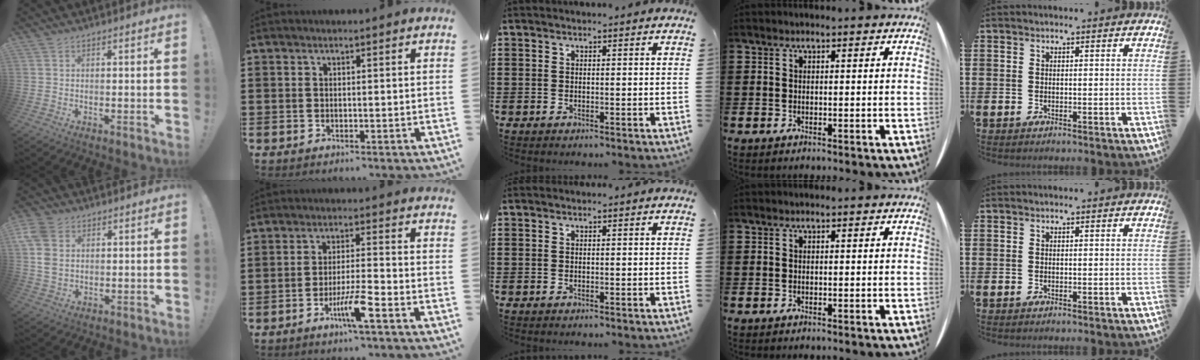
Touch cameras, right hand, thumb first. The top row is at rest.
{"thumb": {"total": 7.9, "force": [2.3, 6.0, 4.6], "torque": [-0.095, -0.004, 0.046]}, "index": {"total": 5.9, "force": [-3.2, 0.4, 5.0], "torque": [-0.100, -0.011, -0.060]}}